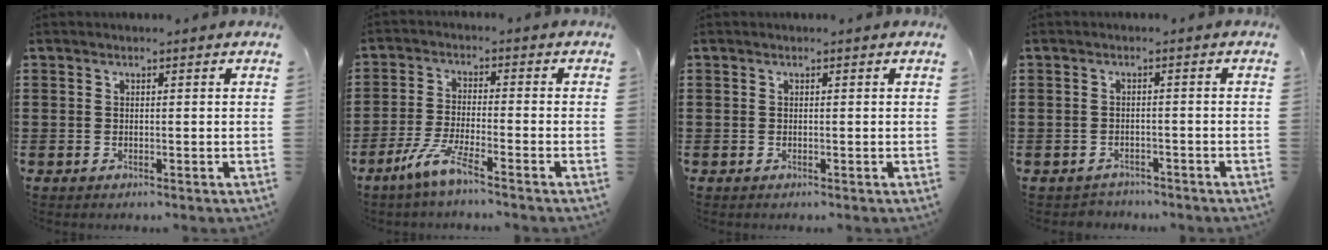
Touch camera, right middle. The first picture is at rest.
{"total": 5.7, "force": [-3.9, 0.2, 4.1], "torque": [-0.094, -0.010, -0.076]}
{"total": 0.0}
{"total": 1.5, "force": [-1.4, 0.4, -0.1], "torque": [-0.004, 0.002, -0.033]}